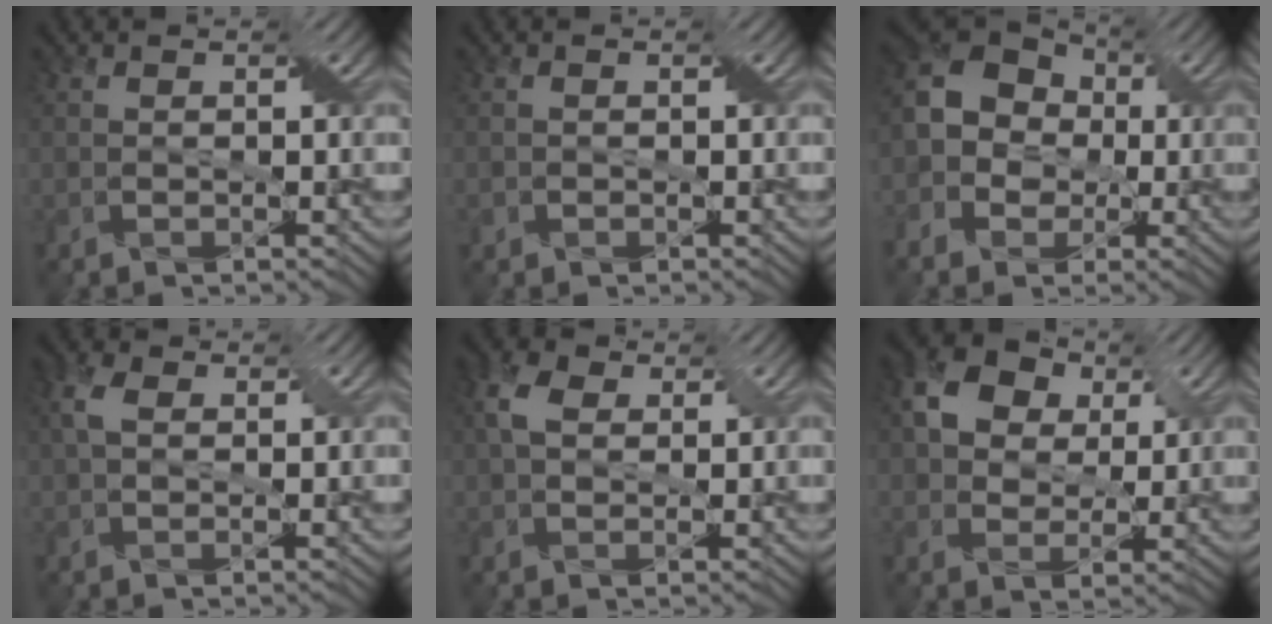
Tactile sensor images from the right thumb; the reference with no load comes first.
{"total": 0.7, "force": [-0.3, 0.6, -0.1], "torque": [0.002, -0.001, -0.006]}
{"total": 9.4, "force": [-1.2, 8.0, 4.9], "torque": [-0.113, -0.002, -0.040]}
{"total": 3.0, "force": [0.9, 1.8, 2.3], "torque": [-0.055, 0.012, 0.011]}
{"total": 4.1, "force": [1.3, 2.7, 2.9], "torque": [-0.072, 0.011, 0.018]}
{"total": 7.8, "force": [3.1, 5.7, 4.4], "torque": [-0.109, 0.014, 0.041]}